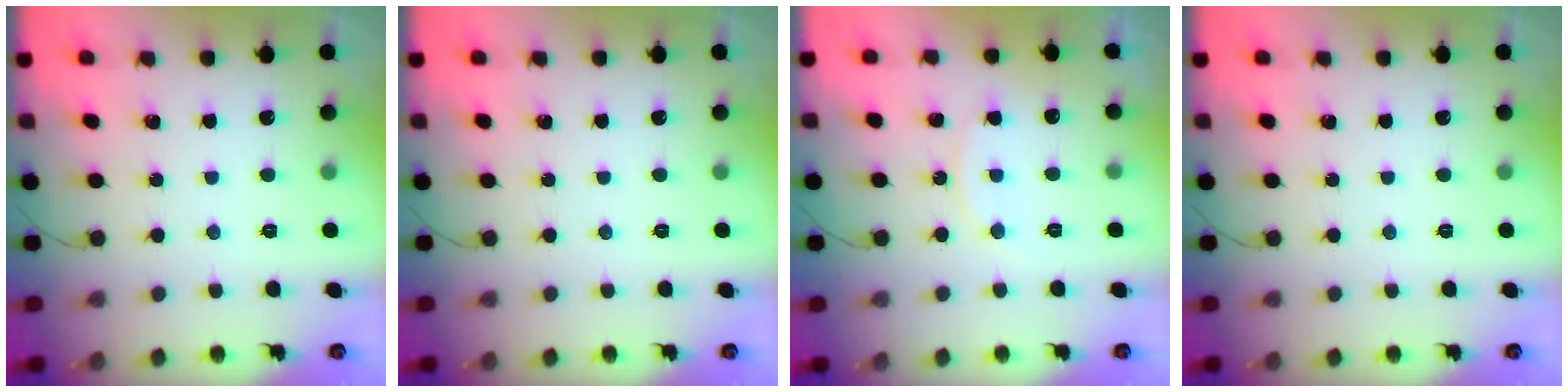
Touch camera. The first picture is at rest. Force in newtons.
{"total": 0.0}
{"total": 8.2, "press": 8.1, "slide": 0.5}
{"total": 0.0}